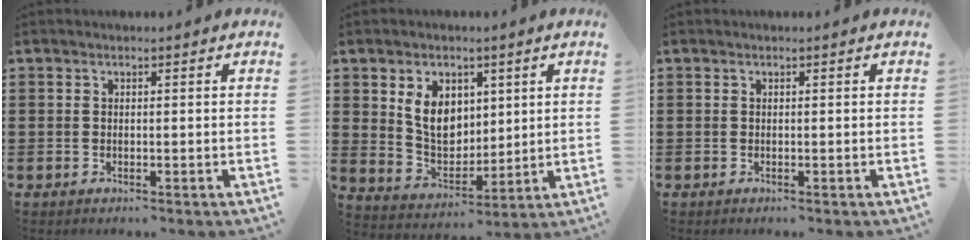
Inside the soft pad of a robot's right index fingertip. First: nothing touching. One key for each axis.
{"total": 7.3, "fx": 2.3, "fy": 5.4, "fz": 4.3, "tx": -0.085, "ty": 0.009, "tz": 0.041}
{"total": 0.0}